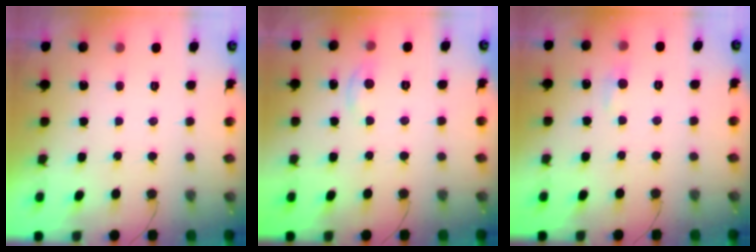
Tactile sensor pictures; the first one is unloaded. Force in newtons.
{"total": 3.6, "press": 3.6, "slide": 0.5}
{"total": 4.9, "press": 4.9, "slide": 0.6}